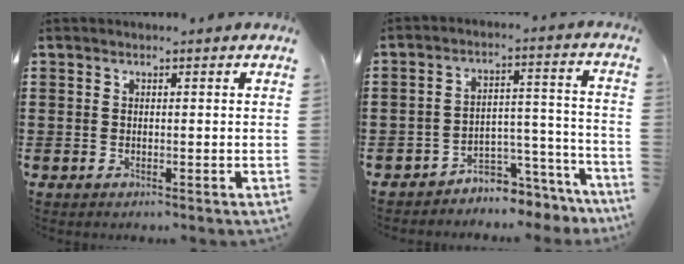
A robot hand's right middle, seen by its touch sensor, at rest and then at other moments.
{"total": 4.8, "force": [-4.6, 1.1, 0.7], "torque": [-0.014, 0.006, -0.092]}